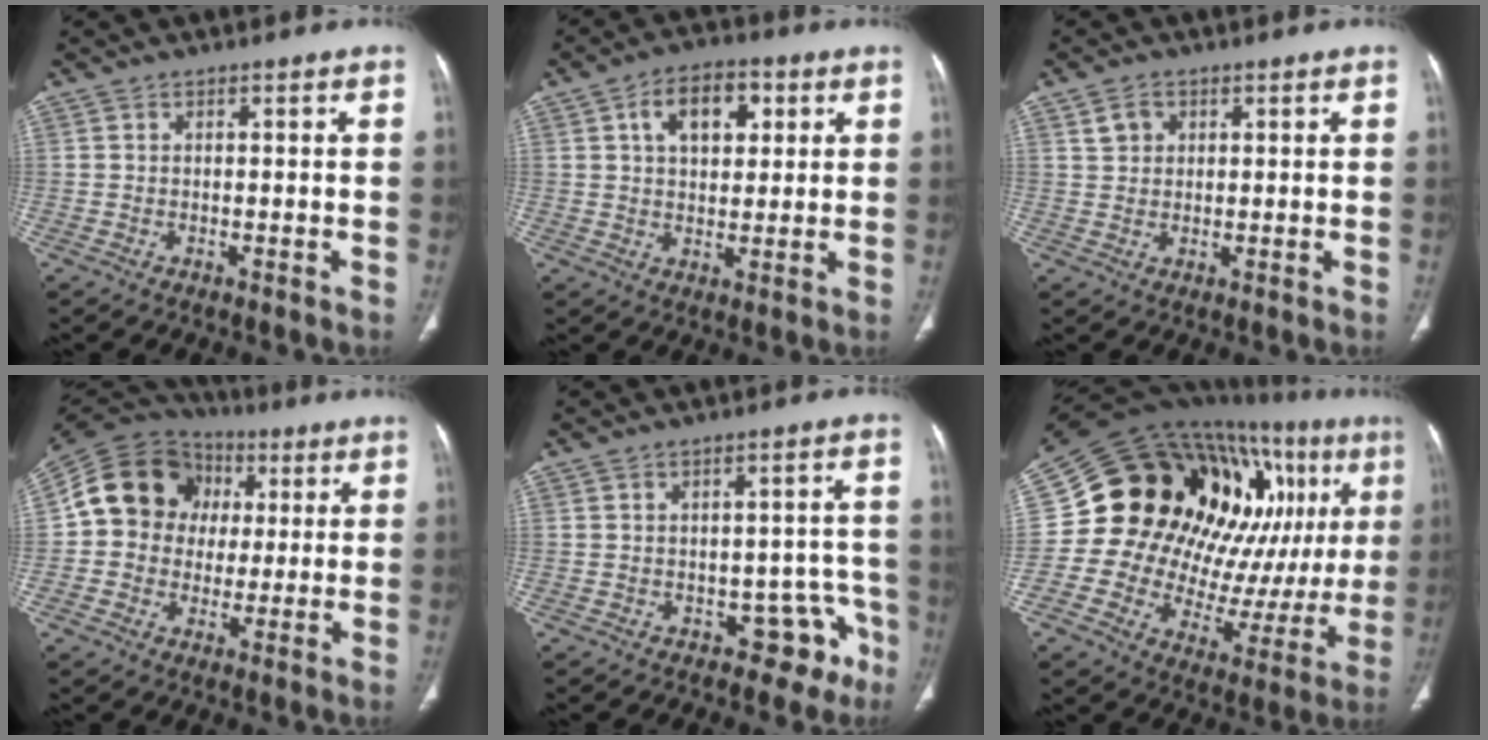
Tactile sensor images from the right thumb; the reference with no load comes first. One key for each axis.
{"total": 9.6, "fx": 3.2, "fy": 5.9, "fz": 6.8, "tx": -0.080, "ty": 0.002, "tz": 0.046}
{"total": 3.0, "fx": 1.4, "fy": 2.4, "fz": 1.2, "tx": -0.013, "ty": -0.002, "tz": 0.029}
{"total": 15.5, "fx": 2.1, "fy": 13.8, "fz": 6.8, "tx": -0.096, "ty": 0.028, "tz": 0.031}
{"total": 6.5, "fx": -3.6, "fy": 4.5, "fz": 3.0, "tx": 0.009, "ty": 0.040, "tz": -0.042}
{"total": 32.1, "fx": 9.6, "fy": 16.7, "fz": 25.7, "tx": -0.341, "ty": 0.028, "tz": 0.157}